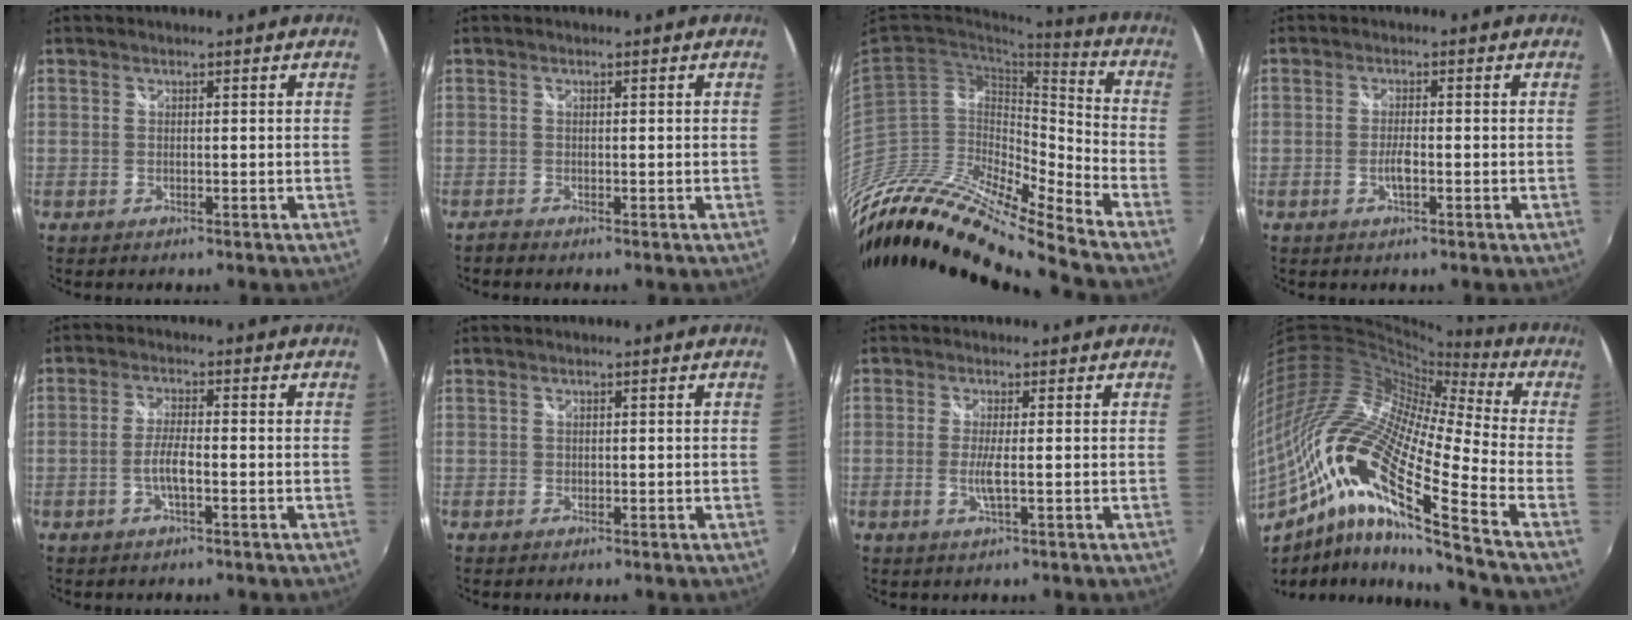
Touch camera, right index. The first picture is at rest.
{"total": 0.6, "force": [-0.6, 0.1, 0.0], "torque": [-0.002, -0.004, -0.015]}
{"total": 21.2, "force": [-17.4, 2.7, 11.9], "torque": [-0.220, -0.031, -0.335]}
{"total": 2.1, "force": [-0.9, 0.5, 1.9], "torque": [-0.044, 0.002, -0.018]}
{"total": 3.3, "force": [-1.3, 0.4, 3.1], "torque": [-0.068, 0.005, -0.024]}
{"total": 0.0}
{"total": 2.6, "force": [-0.5, -0.3, 2.5], "torque": [-0.052, -0.004, -0.011]}
{"total": 25.7, "force": [-9.3, 4.5, 23.5], "torque": [-0.394, -0.063, -0.194]}